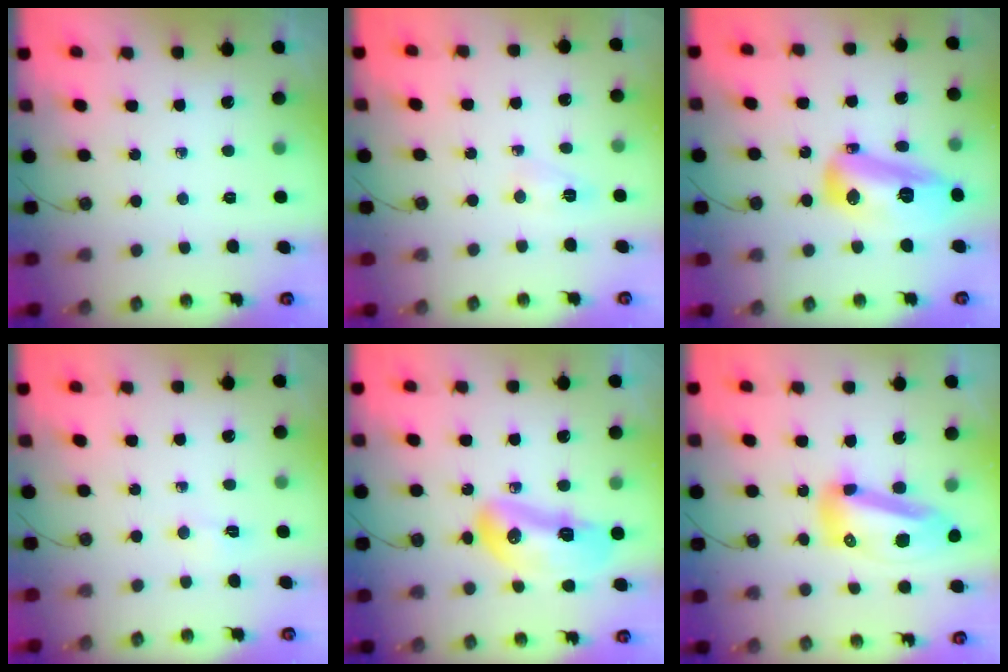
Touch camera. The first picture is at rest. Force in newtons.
{"total": 3.4, "press": 3.4, "slide": 0.6}
{"total": 15.2, "press": 15.1, "slide": 2.0}
{"total": 2.6, "press": 2.6, "slide": 0.6}
{"total": 14.0, "press": 13.9, "slide": 1.7}
{"total": 15.0, "press": 14.9, "slide": 1.8}